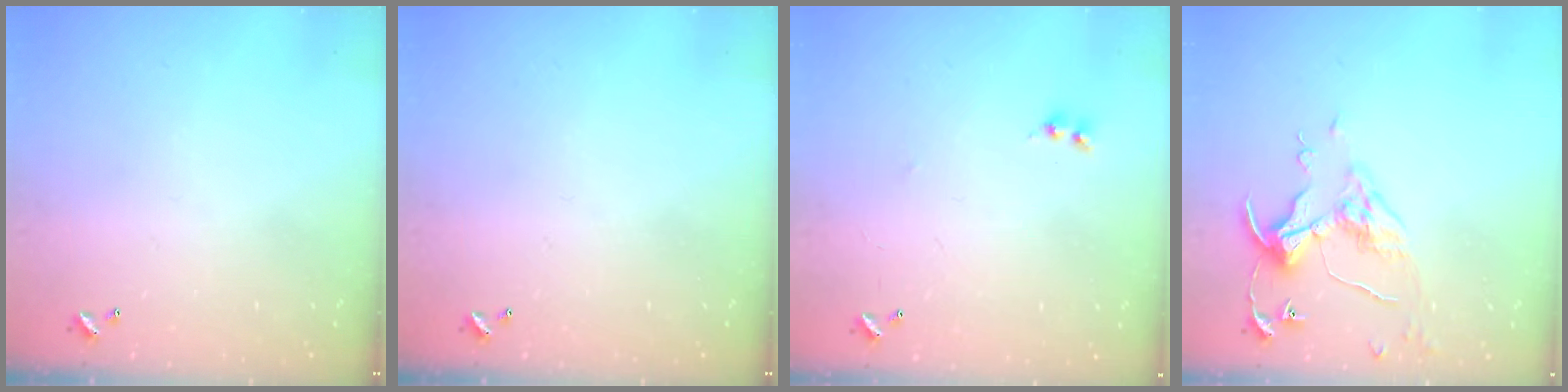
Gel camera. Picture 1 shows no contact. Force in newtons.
{"total": 0.0}
{"total": 1.8, "press": 1.8, "slide": 0.3}
{"total": 6.2, "press": 6.1, "slide": 0.8}